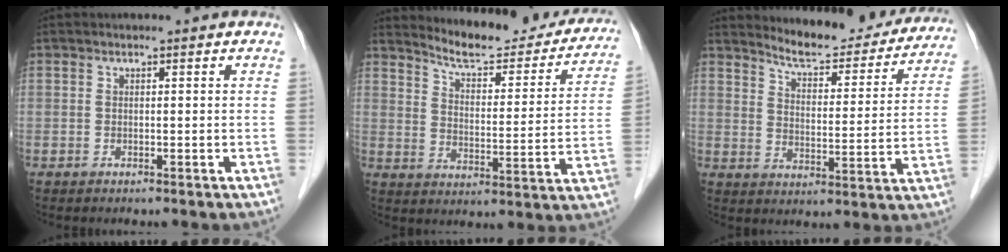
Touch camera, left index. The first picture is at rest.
{"total": 17.9, "force": [16.8, 3.6, 5.1], "torque": [-0.059, -0.037, 0.213]}
{"total": 16.1, "force": [15.1, 3.4, 4.3], "torque": [-0.046, -0.025, 0.188]}